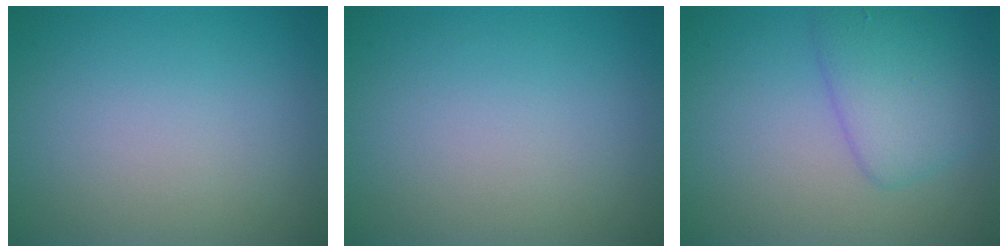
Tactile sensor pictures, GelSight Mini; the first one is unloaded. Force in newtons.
{"total": 0.0}
{"total": 3.7, "press": 3.7, "slide": 0.3}